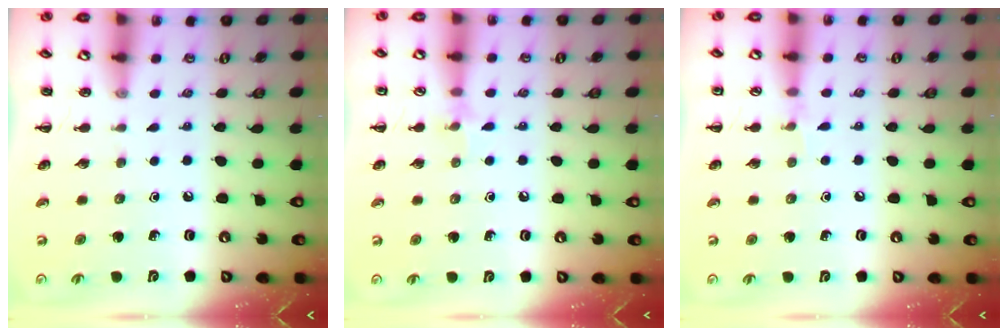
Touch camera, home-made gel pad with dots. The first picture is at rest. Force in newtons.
{"total": 5.1, "press": 4.8, "slide": 1.7}
{"total": 4.6, "press": 4.3, "slide": 1.6}